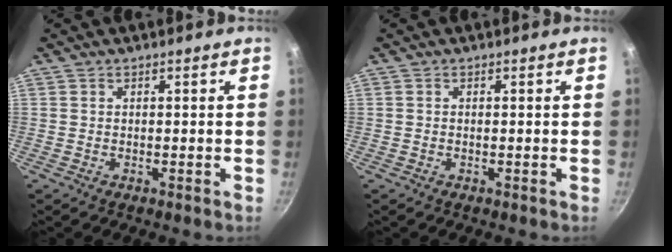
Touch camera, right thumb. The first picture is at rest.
{"total": 0.0}